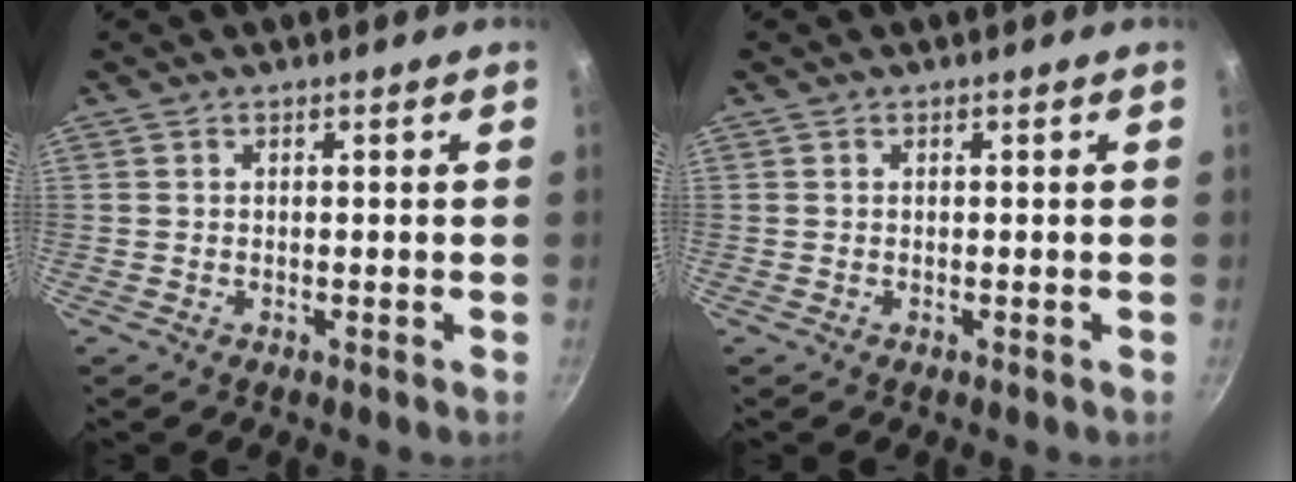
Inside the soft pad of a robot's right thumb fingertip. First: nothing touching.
{"total": 0.0}